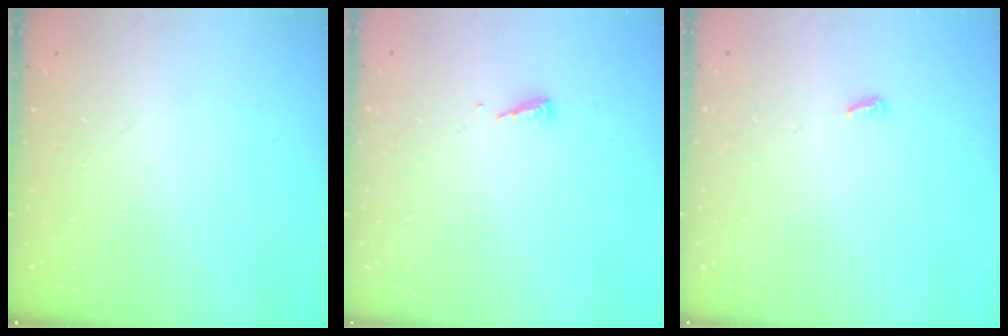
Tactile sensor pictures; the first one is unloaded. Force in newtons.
{"total": 4.7, "press": 4.6, "slide": 0.4}
{"total": 3.9, "press": 3.9, "slide": 0.3}